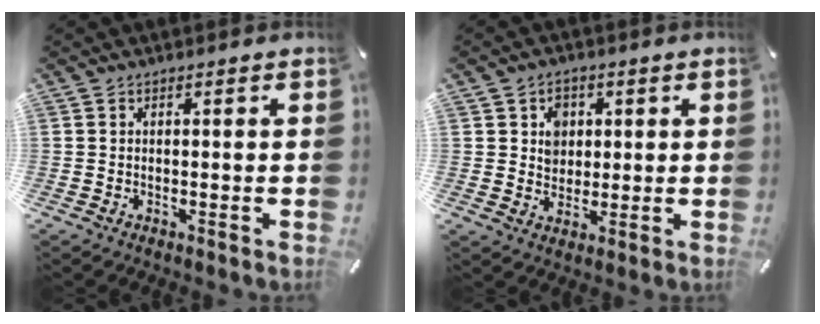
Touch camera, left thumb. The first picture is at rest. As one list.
[{"total": 5.3, "force": [1.2, 4.9, 1.6], "torque": [-0.021, 0.001, 0.016]}]